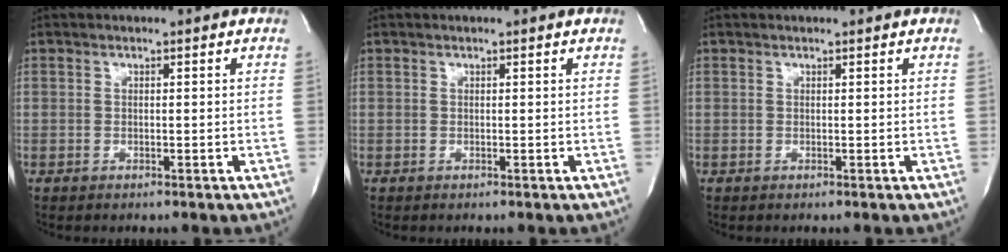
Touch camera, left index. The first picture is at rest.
{"total": 0.0}
{"total": 0.7, "force": [0.7, 0.0, 0.2], "torque": [-0.006, 0.003, 0.009]}